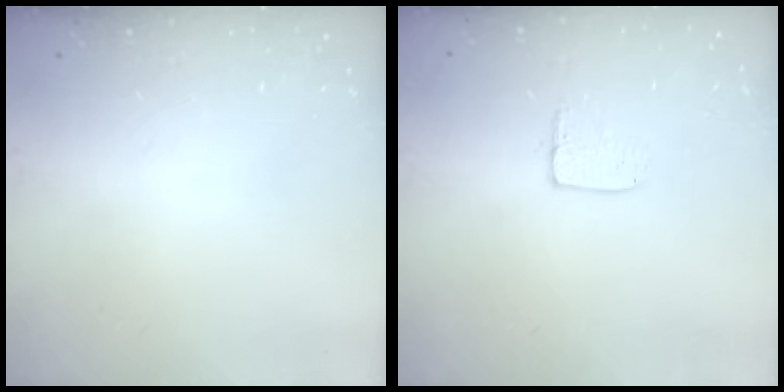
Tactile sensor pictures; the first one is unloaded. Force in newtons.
{"total": 6.1, "press": 6.1, "slide": 0.4}